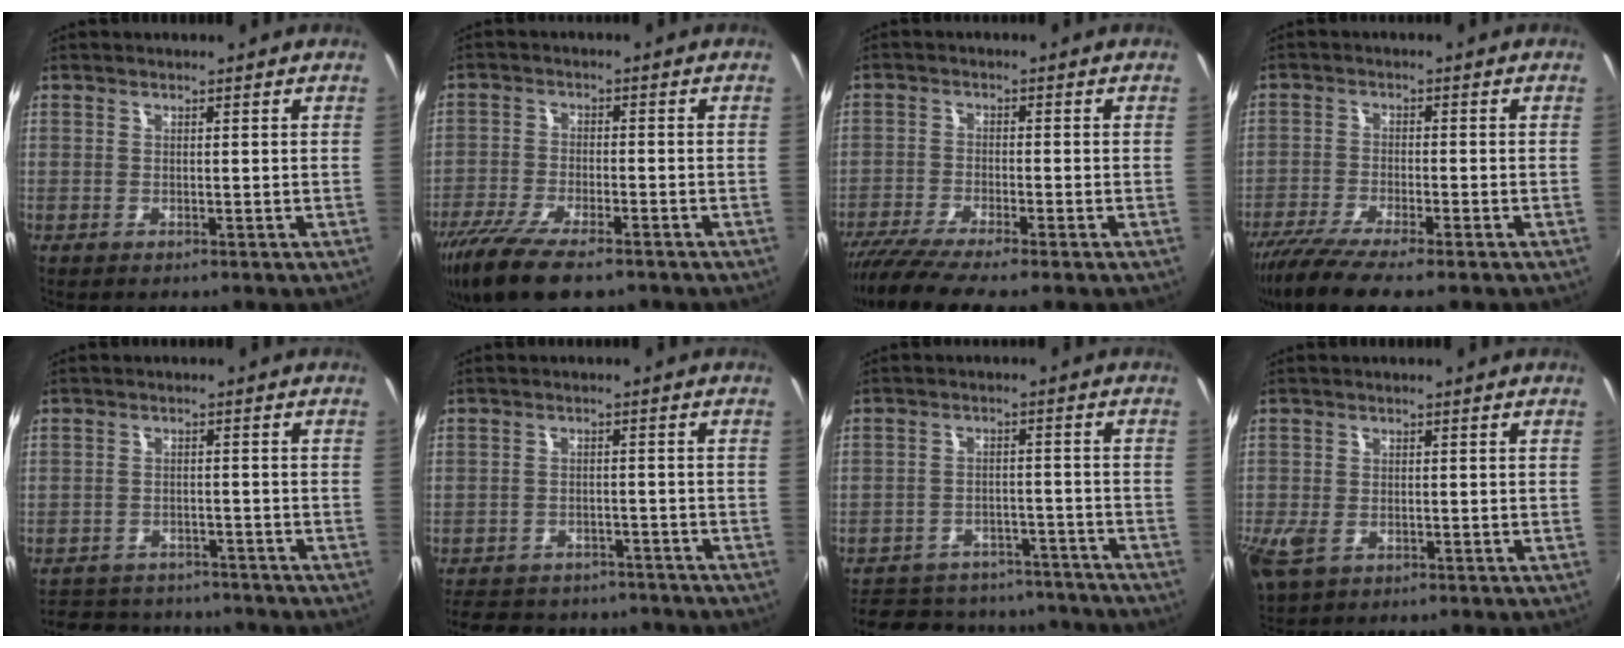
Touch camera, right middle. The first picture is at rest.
{"total": 13.2, "force": [-9.4, 4.3, 8.2], "torque": [-0.186, -0.044, -0.171]}
{"total": 7.4, "force": [-6.2, 0.0, 4.1], "torque": [-0.100, -0.027, -0.113]}
{"total": 8.9, "force": [-7.1, 0.9, 5.4], "torque": [-0.128, -0.033, -0.130]}
{"total": 11.5, "force": [-10.1, 4.5, 3.2], "torque": [-0.083, 0.017, -0.142]}
{"total": 14.5, "force": [-12.0, 6.6, 4.8], "torque": [-0.119, 0.021, -0.160]}
{"total": 21.9, "force": [-18.4, 9.1, 7.6], "torque": [-0.170, 0.033, -0.227]}
{"total": 6.4, "force": [-2.7, 4.1, 4.2], "torque": [-0.099, -0.019, -0.047]}